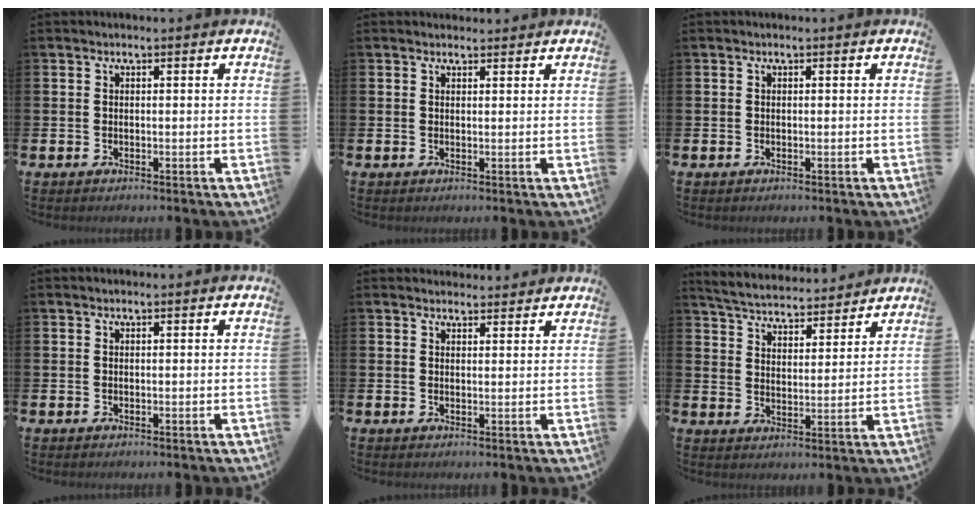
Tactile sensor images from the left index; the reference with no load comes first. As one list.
[{"total": 1.1, "force": [1.1, 0.4, 0.1], "torque": [0.008, 0.001, 0.018]}, {"total": 0.0}, {"total": 0.0}, {"total": 2.2, "force": [2.1, 0.5, -0.1], "torque": [0.014, -0.013, 0.035]}, {"total": 5.1, "force": [5.0, 0.8, 0.5], "torque": [-0.034, -0.039, 0.086]}]